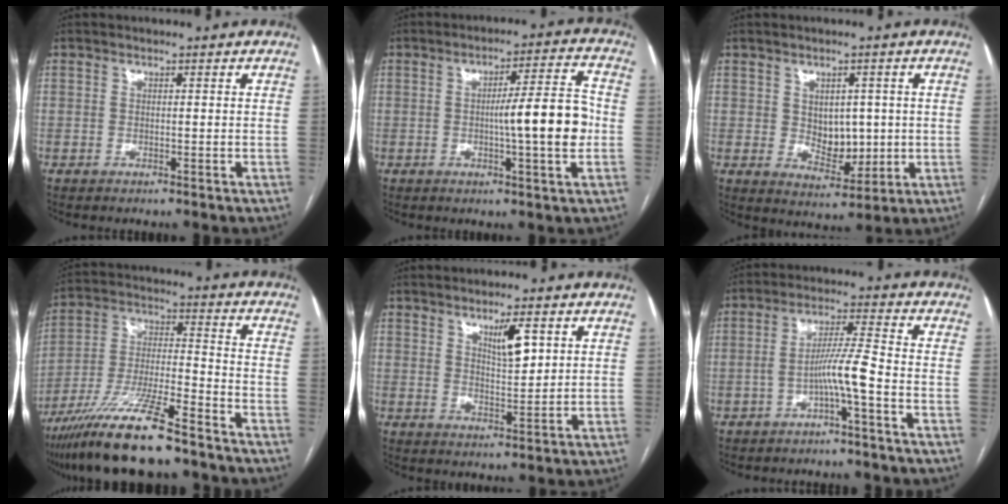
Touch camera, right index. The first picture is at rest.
{"total": 10.0, "force": [-1.1, 0.4, 10.0], "torque": [-0.141, 0.010, -0.020]}
{"total": 6.5, "force": [0.4, 4.1, 5.1], "torque": [-0.074, -0.002, 0.023]}
{"total": 16.4, "force": [-12.4, 1.6, 10.6], "torque": [-0.219, -0.027, -0.224]}
{"total": 4.8, "force": [2.4, 1.1, 4.1], "torque": [-0.071, -0.003, 0.044]}
{"total": 5.6, "force": [-2.3, -0.6, 5.1], "torque": [-0.094, 0.013, -0.042]}